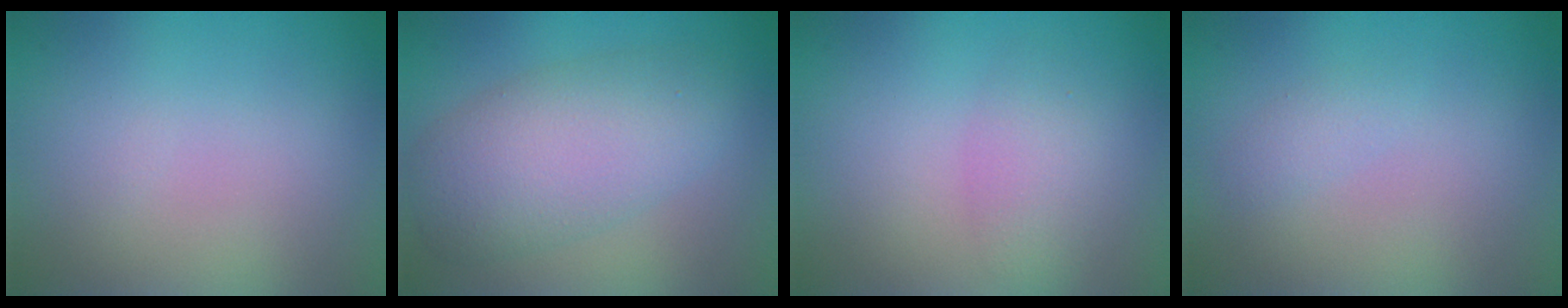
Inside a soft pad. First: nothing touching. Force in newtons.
{"total": 6.5, "press": 6.5, "slide": 0.3}
{"total": 2.1, "press": 2.1, "slide": 0.1}
{"total": 0.8, "press": 0.8, "slide": 0.0}